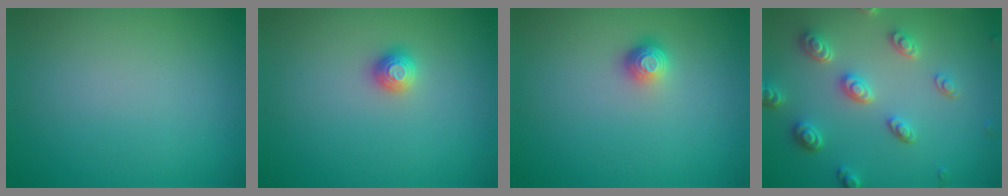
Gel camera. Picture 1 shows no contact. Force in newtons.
{"total": 1.2, "press": 1.1, "slide": 0.2}
{"total": 1.5, "press": 1.1, "slide": 1.0}
{"total": 4.6, "press": 3.6, "slide": 2.8}